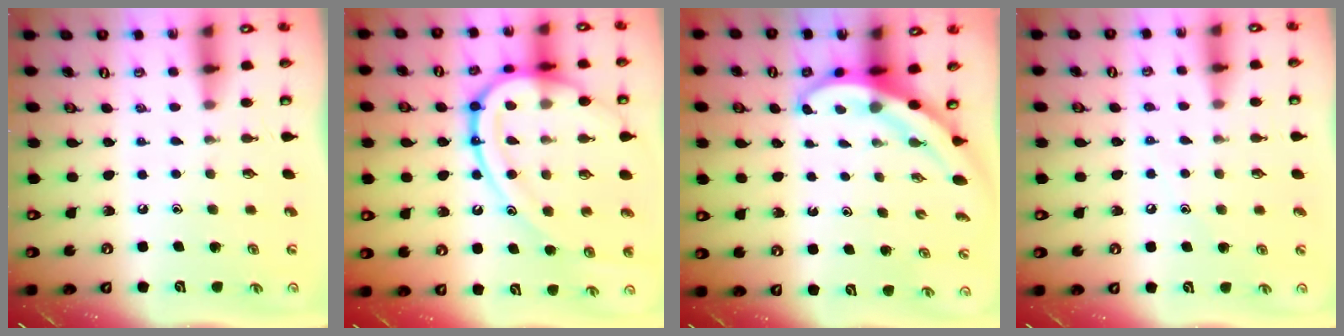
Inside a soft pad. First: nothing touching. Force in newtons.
{"total": 21.5, "press": 21.4, "slide": 2.1}
{"total": 3.6, "press": 3.6, "slide": 0.3}
{"total": 4.6, "press": 4.5, "slide": 0.5}